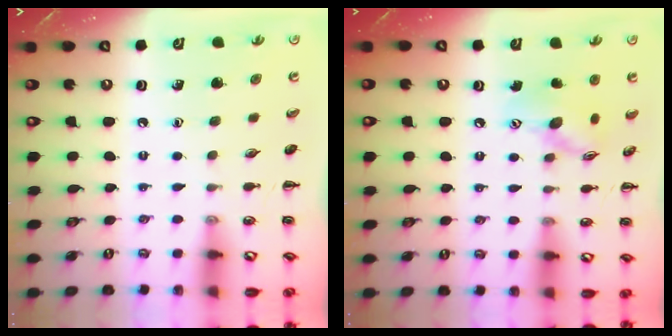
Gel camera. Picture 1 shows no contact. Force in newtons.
{"total": 10.4, "press": 10.4, "slide": 1.0}